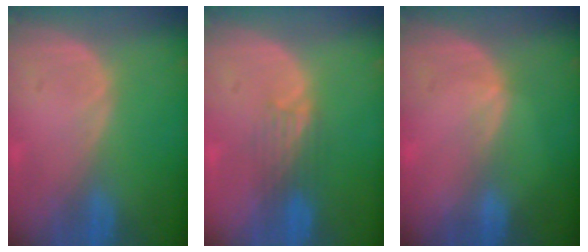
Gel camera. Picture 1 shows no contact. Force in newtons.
{"total": 3.5, "press": 3.1, "slide": 1.6}
{"total": 1.2, "press": 0.7, "slide": 0.9}